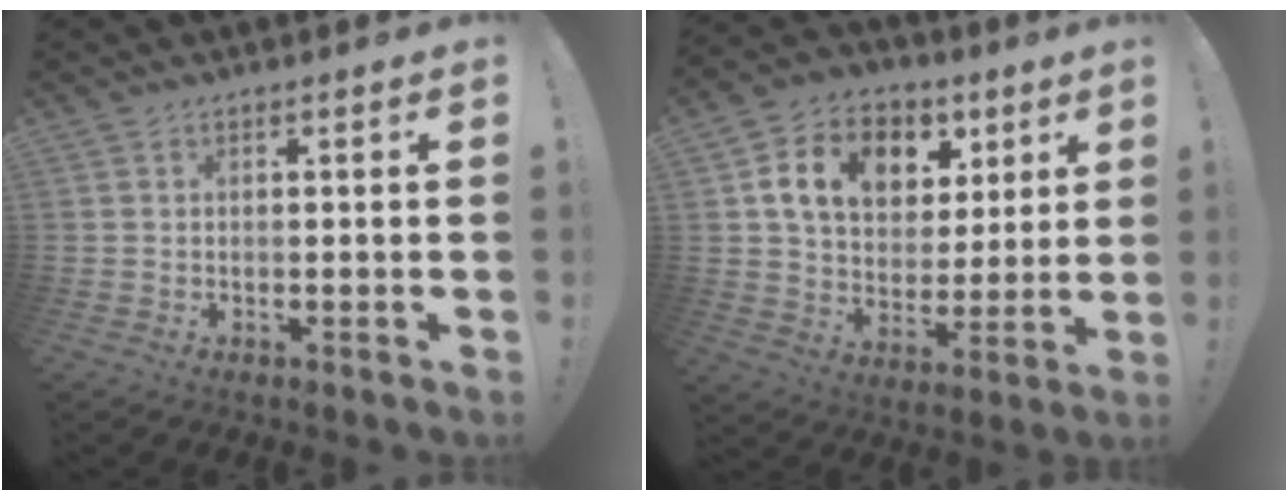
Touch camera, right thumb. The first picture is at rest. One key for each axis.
{"total": 15.5, "fx": 6.3, "fy": 11.7, "fz": 7.9, "tx": -0.120, "ty": -0.021, "tz": 0.123}